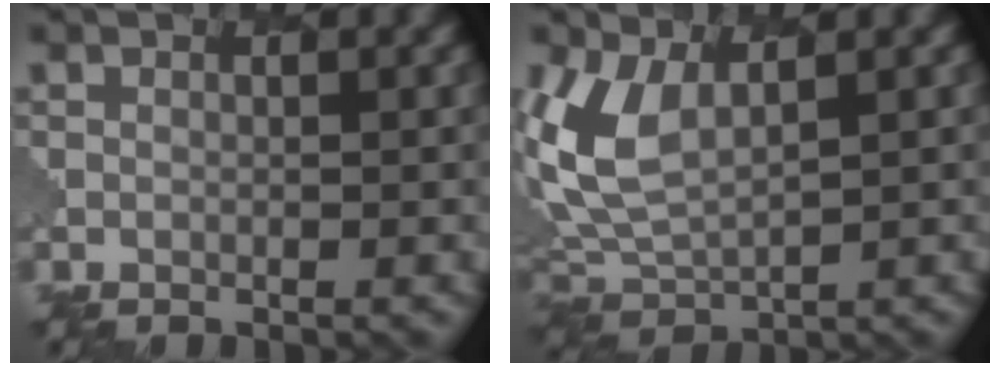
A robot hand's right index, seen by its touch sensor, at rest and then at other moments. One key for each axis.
{"total": 5.6, "fx": 2.0, "fy": 3.0, "fz": 4.3, "tx": -0.114, "ty": -0.002, "tz": 0.041}